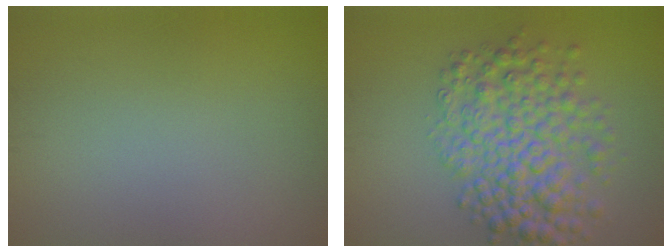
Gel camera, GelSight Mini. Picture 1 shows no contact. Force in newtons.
{"total": 6.8, "press": 6.8, "slide": 0.2}